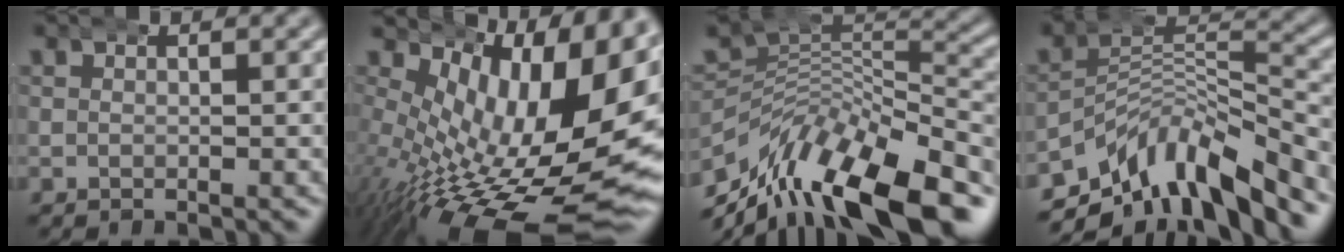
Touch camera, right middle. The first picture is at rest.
{"total": 14.6, "force": [-0.8, 6.9, 12.8], "torque": [-0.192, -0.030, 0.016]}
{"total": 13.7, "force": [-6.8, 7.5, 9.2], "torque": [-0.112, -0.001, -0.113]}
{"total": 10.9, "force": [-6.1, 6.4, 6.4], "torque": [-0.071, 0.005, -0.111]}